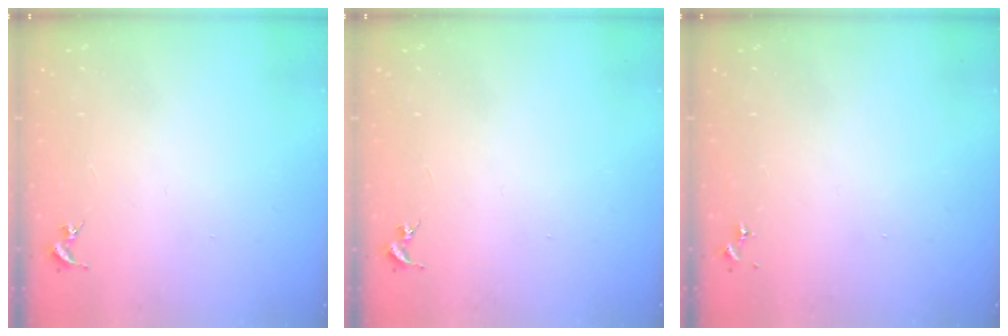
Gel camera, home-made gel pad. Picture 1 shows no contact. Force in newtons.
{"total": 0.0}
{"total": 0.0}